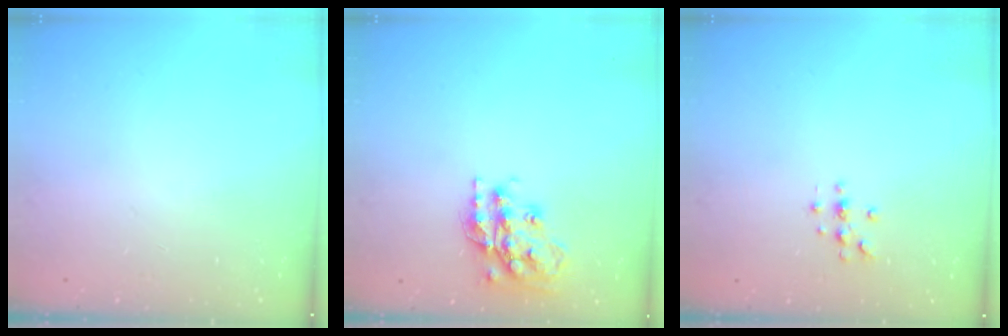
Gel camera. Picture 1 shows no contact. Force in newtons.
{"total": 17.6, "press": 17.5, "slide": 1.3}
{"total": 4.2, "press": 4.2, "slide": 0.5}